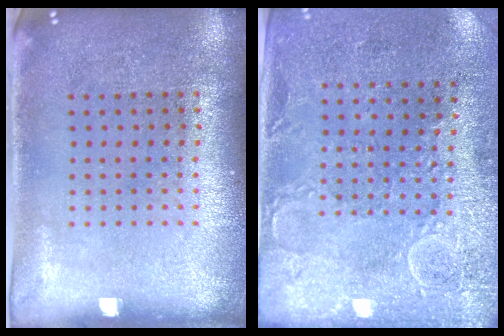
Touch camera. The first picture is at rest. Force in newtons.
{"total": 2.9, "press": 2.5, "slide": 1.5}